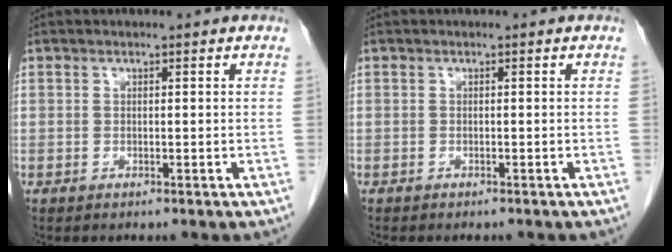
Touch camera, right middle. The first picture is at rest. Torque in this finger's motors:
{"motor_torque": [0.06, 0.07, 0.00, 0.01]}